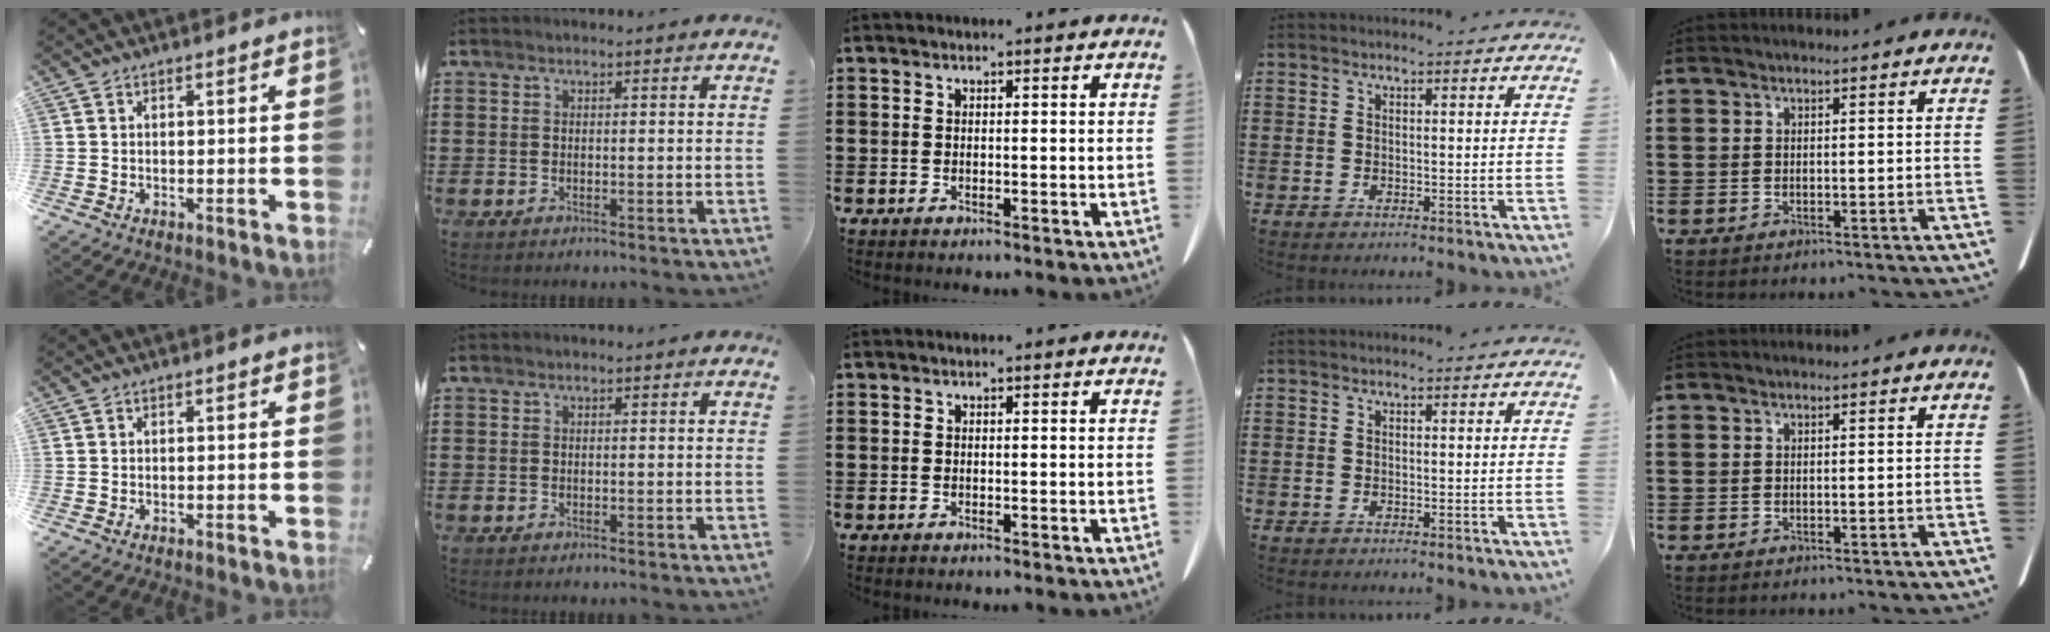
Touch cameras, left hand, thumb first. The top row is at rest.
{}